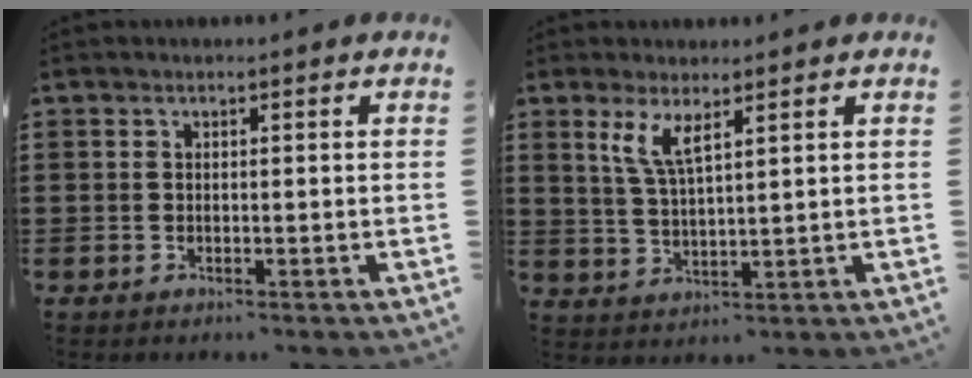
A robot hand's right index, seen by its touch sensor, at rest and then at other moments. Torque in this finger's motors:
{"motor_torque": [0.67, 0.53, 0.41, 0.14]}